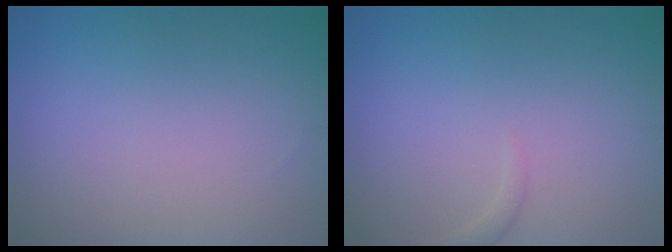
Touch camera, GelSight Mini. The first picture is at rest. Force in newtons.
{"total": 0.8, "press": 0.8, "slide": 0.1}